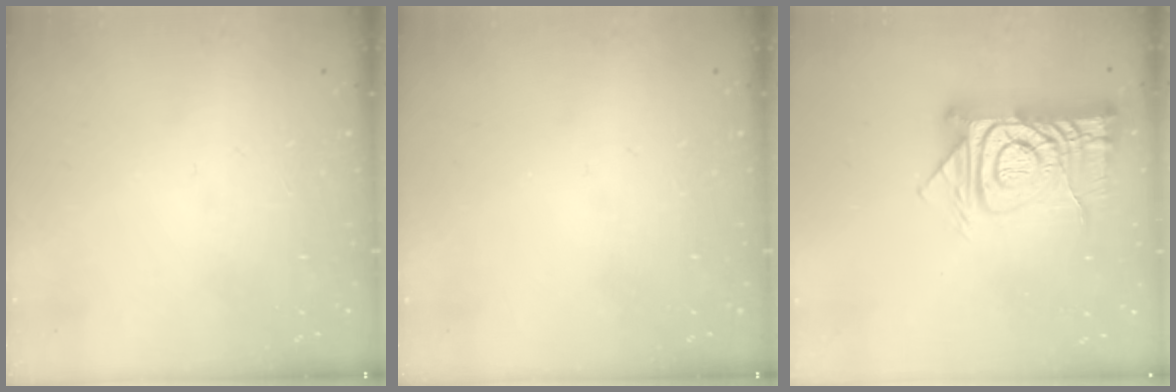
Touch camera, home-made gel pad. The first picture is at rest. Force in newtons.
{"total": 0.0}
{"total": 16.8, "press": 16.8, "slide": 1.7}